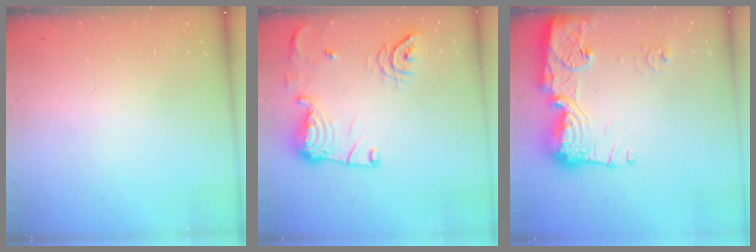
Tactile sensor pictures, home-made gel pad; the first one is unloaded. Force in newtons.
{"total": 16.1, "press": 15.5, "slide": 4.2}
{"total": 18.9, "press": 18.8, "slide": 1.7}